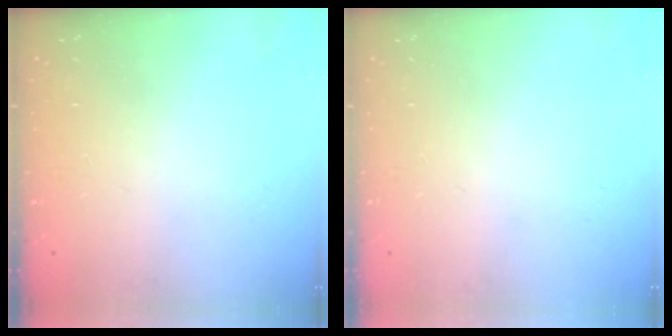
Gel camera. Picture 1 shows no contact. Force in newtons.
{"total": 0.0}